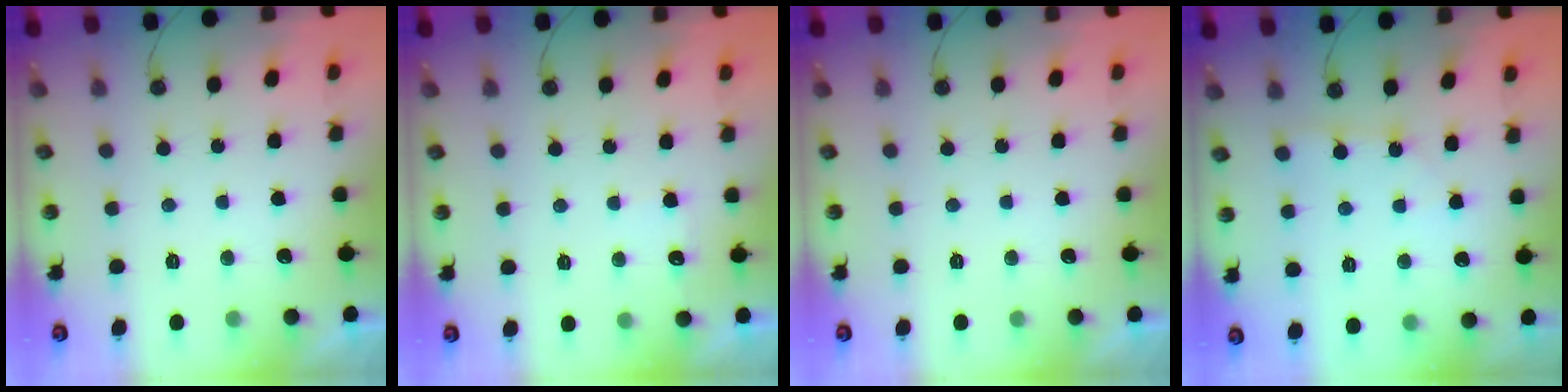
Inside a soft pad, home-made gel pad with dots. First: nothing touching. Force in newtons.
{"total": 4.3, "press": 4.3, "slide": 0.4}
{"total": 0.0}
{"total": 2.2, "press": 2.2, "slide": 0.2}